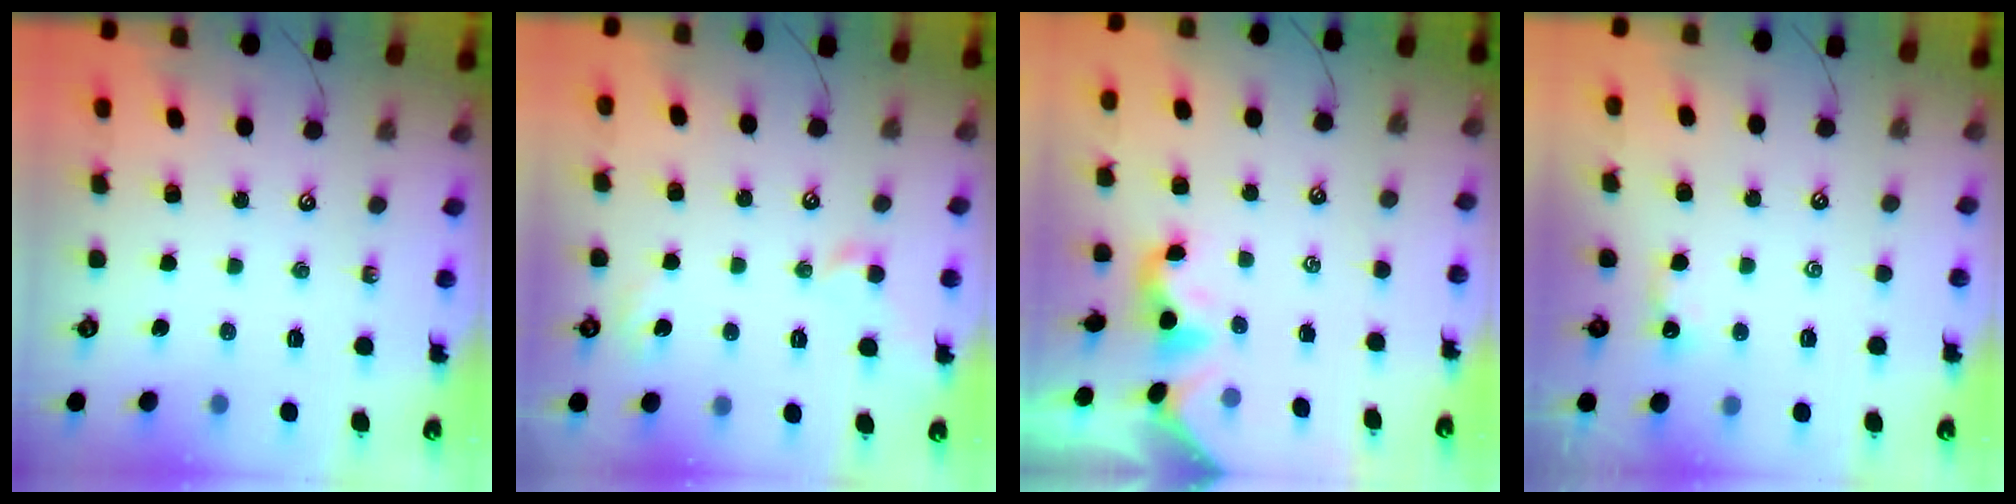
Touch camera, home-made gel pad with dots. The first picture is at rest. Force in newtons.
{"total": 2.9, "press": 2.8, "slide": 0.6}
{"total": 1.8, "press": 1.8, "slide": 0.5}
{"total": 1.4, "press": 1.3, "slide": 0.3}